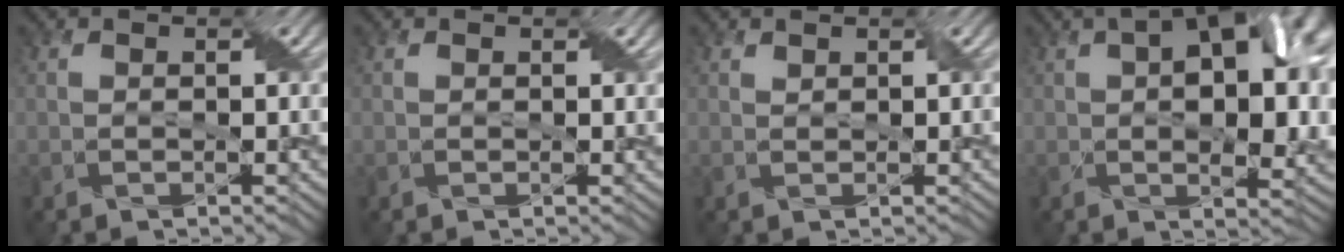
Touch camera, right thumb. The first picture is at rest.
{"total": 0.7, "force": [0.1, 0.5, 0.5], "torque": [-0.004, -0.003, 0.001]}
{"total": 0.5, "force": [0.5, 0.2, 0.0], "torque": [-0.003, 0.000, 0.011]}
{"total": 16.5, "force": [3.2, 9.3, 13.2], "torque": [-0.152, 0.025, 0.051]}